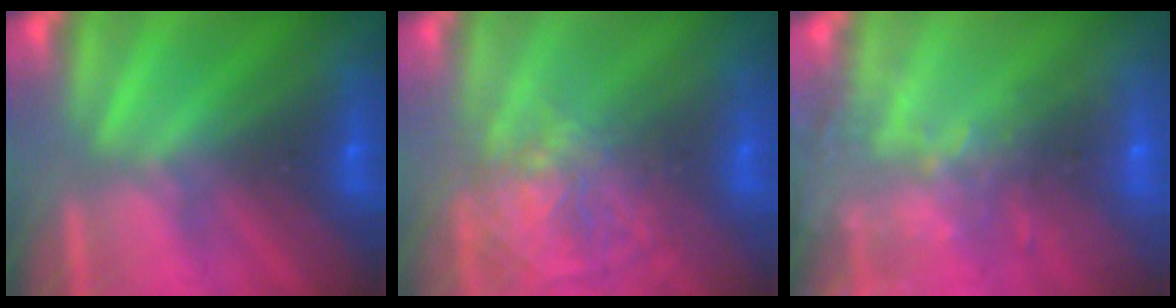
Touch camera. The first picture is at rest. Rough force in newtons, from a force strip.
{"total": 3.7}
{"total": 8.1}